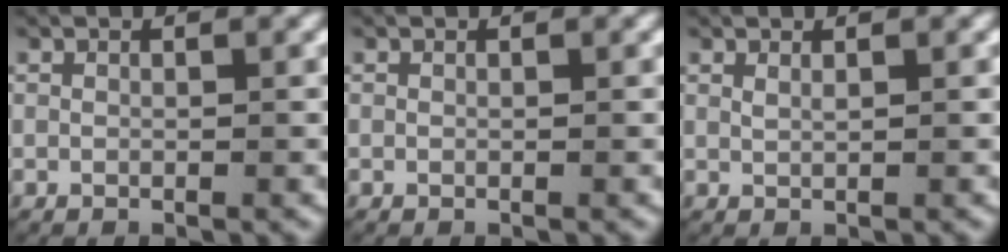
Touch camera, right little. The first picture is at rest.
{"total": 0.0}
{"total": 0.6, "force": [0.5, 0.0, 0.4], "torque": [-0.012, -0.004, 0.015]}